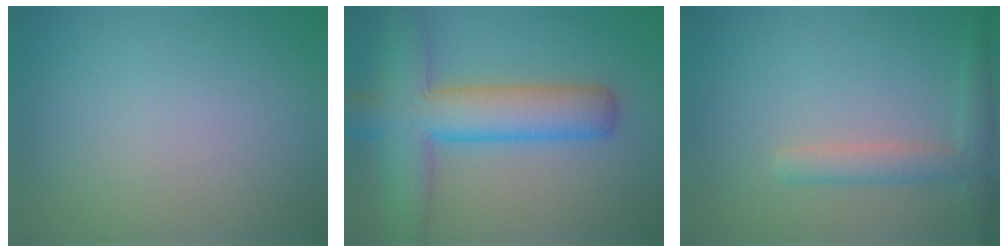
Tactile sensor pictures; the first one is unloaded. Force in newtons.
{"total": 9.1, "press": 9.1, "slide": 0.4}
{"total": 3.0, "press": 3.0, "slide": 0.1}